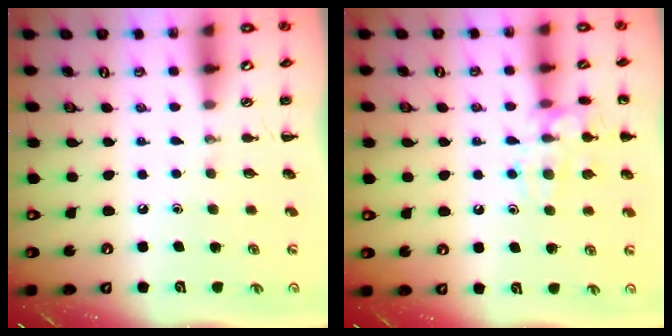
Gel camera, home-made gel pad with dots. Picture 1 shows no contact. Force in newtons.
{"total": 13.4, "press": 13.4, "slide": 0.9}